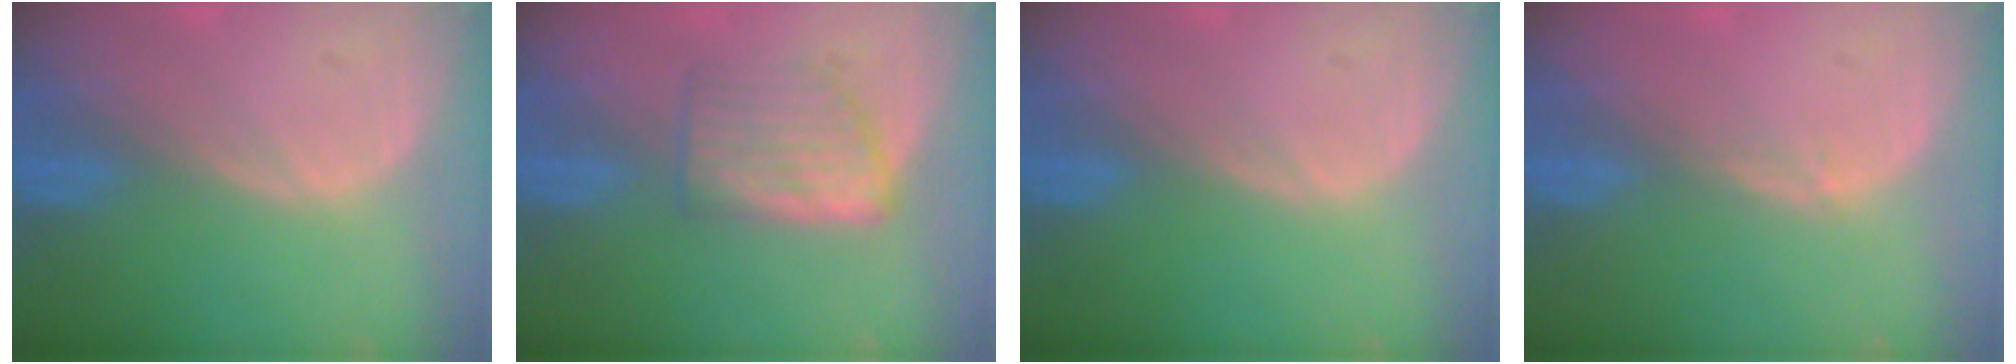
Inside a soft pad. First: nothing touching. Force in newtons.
{"total": 5.8, "press": 5.4, "slide": 2.1}
{"total": 0.0}
{"total": 0.6, "press": 0.4, "slide": 0.4}